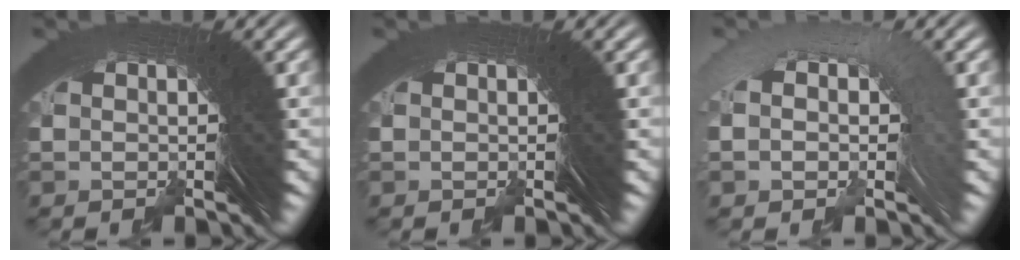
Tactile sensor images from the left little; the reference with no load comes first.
{"total": 0.0}
{"total": 2.5, "force": [0.4, 1.1, 2.3], "torque": [-0.034, 0.029, -0.006]}